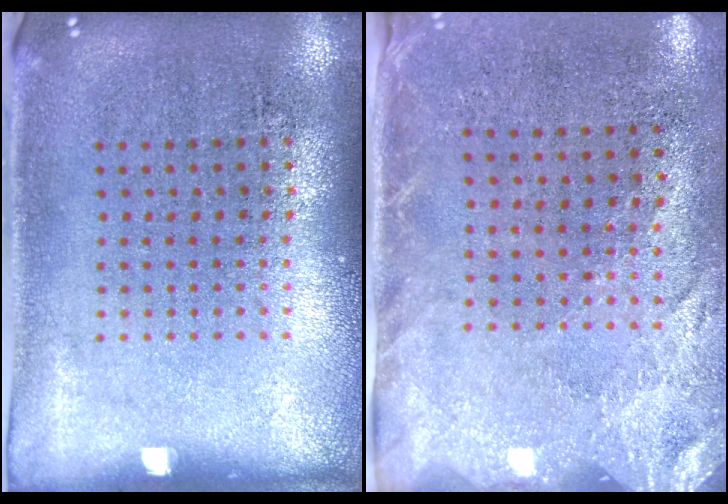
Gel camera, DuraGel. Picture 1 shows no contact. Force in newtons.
{"total": 2.6, "press": 2.1, "slide": 1.6}